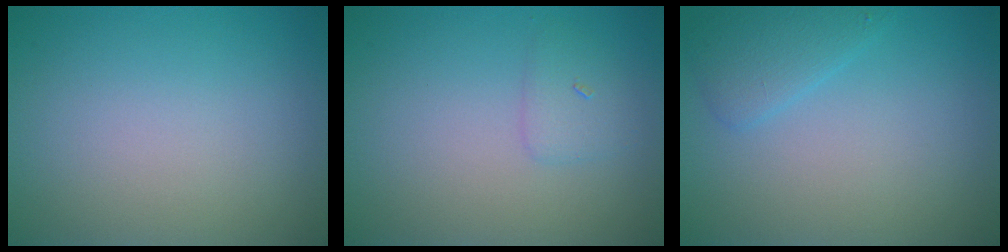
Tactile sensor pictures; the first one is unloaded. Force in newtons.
{"total": 1.4, "press": 1.4, "slide": 0.1}
{"total": 2.1, "press": 2.0, "slide": 0.2}